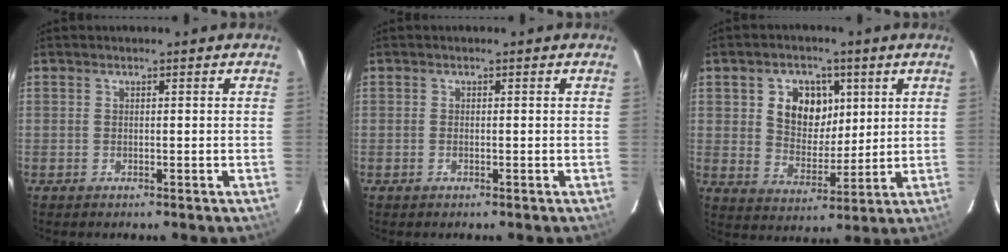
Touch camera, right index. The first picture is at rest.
{"total": 0.6, "force": [-0.3, 0.2, 0.5], "torque": [-0.011, 0.000, -0.006]}
{"total": 9.8, "force": [3.0, 7.4, 5.7], "torque": [-0.108, 0.013, 0.058]}